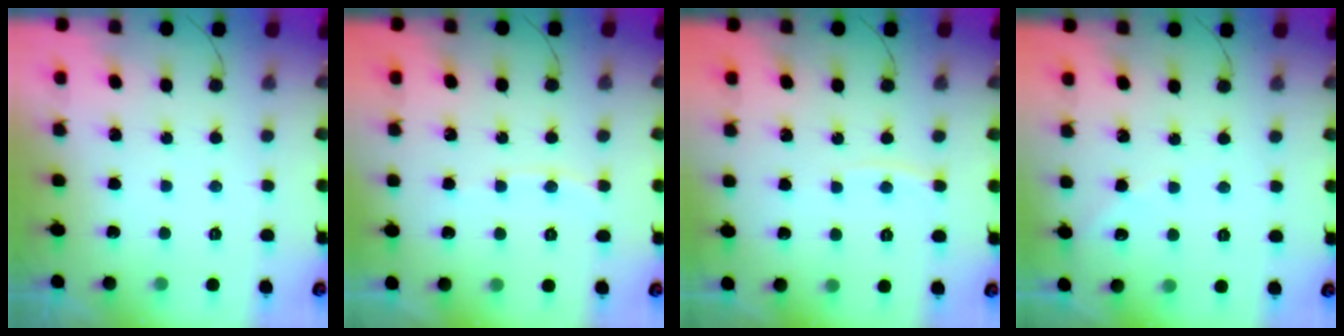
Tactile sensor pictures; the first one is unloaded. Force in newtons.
{"total": 4.6, "press": 4.5, "slide": 0.7}
{"total": 3.2, "press": 3.2, "slide": 0.4}
{"total": 2.2, "press": 2.2, "slide": 0.4}